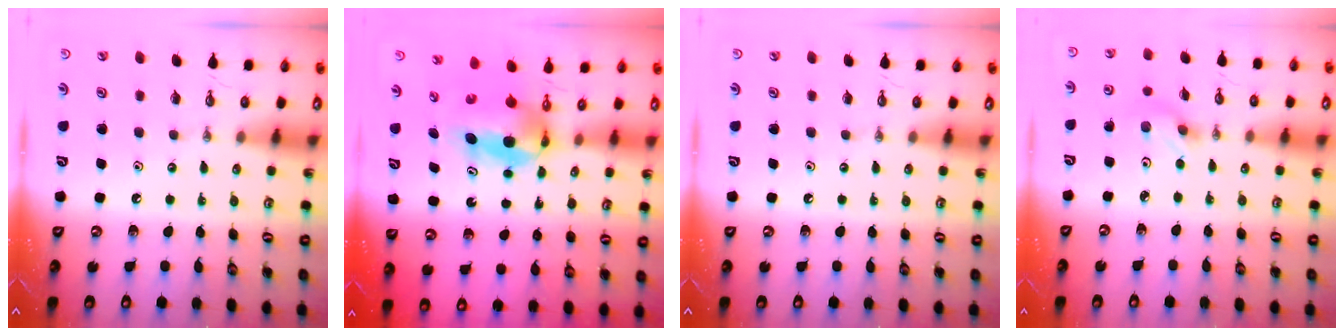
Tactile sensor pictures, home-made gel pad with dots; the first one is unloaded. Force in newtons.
{"total": 5.9, "press": 5.5, "slide": 2.0}
{"total": 0.0}
{"total": 2.2, "press": 2.1, "slide": 0.6}